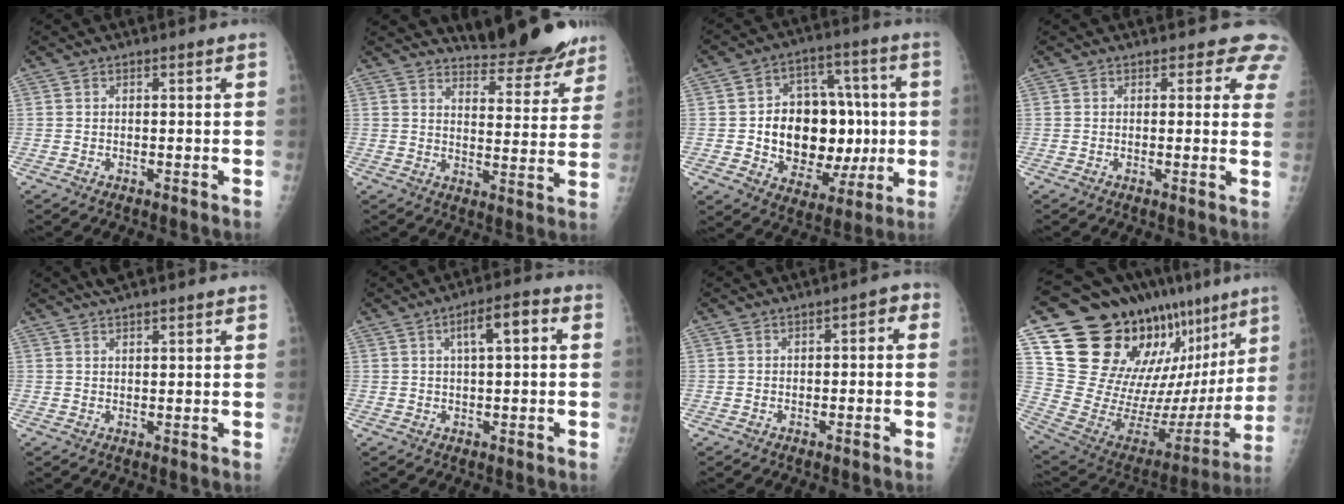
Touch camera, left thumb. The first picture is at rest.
{"total": 15.3, "force": [14.1, 4.0, 4.2], "torque": [-0.018, -0.101, 0.180]}
{"total": 19.3, "force": [-0.8, 13.6, 13.6], "torque": [-0.151, 0.021, 0.002]}
{"total": 5.5, "force": [4.7, 2.6, 0.9], "torque": [0.033, -0.020, 0.028]}
{"total": 5.3, "force": [4.2, 1.1, 3.1], "torque": [-0.038, 0.012, 0.068]}
{"total": 6.2, "force": [1.6, 2.1, 5.6], "torque": [-0.083, 0.016, 0.020]}
{"total": 2.6, "force": [-0.2, 1.6, 2.1], "torque": [-0.013, 0.021, -0.011]}
{"total": 30.5, "force": [18.2, 14.7, 19.6], "torque": [-0.262, -0.055, 0.304]}